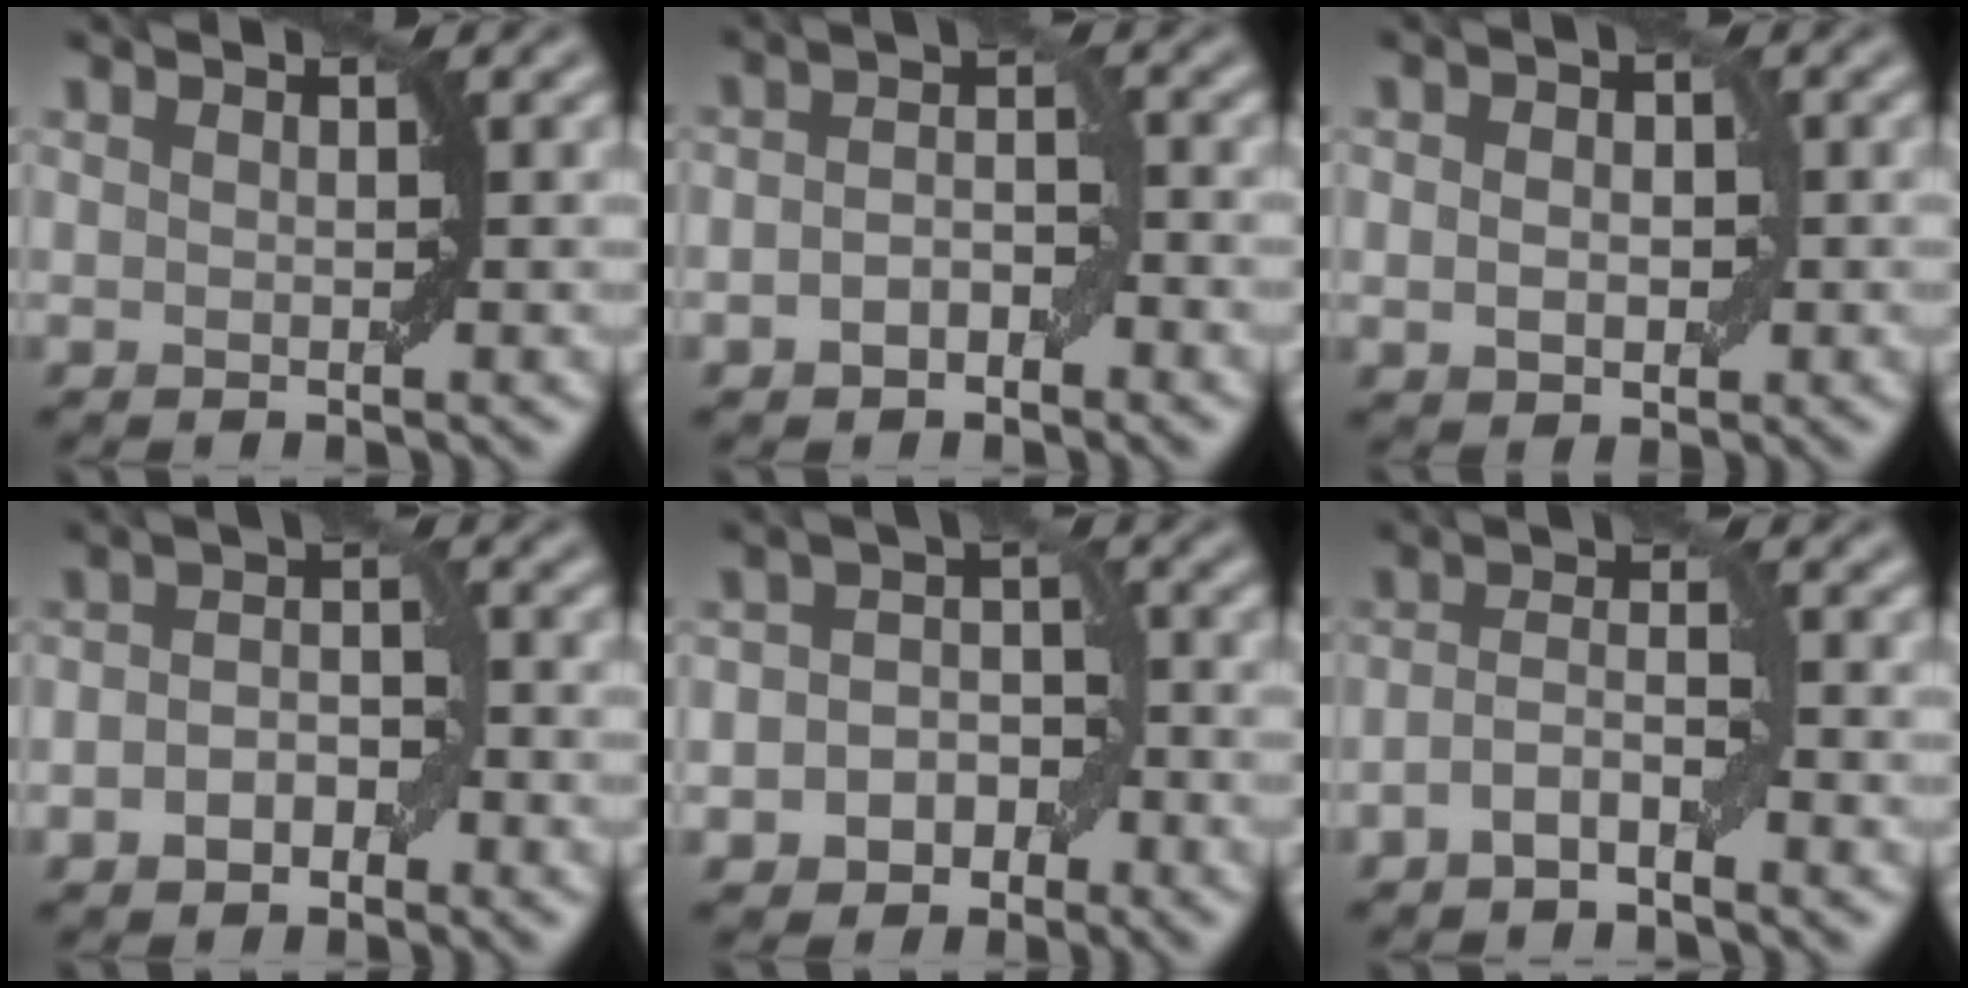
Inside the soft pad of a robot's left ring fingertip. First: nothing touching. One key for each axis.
{"total": 2.8, "fx": -1.1, "fy": 1.7, "fz": 2.0, "tx": -0.034, "ty": 0.008, "tz": -0.022}
{"total": 2.8, "fx": 0.0, "fy": 2.0, "fz": 1.9, "tx": -0.023, "ty": 0.009, "tz": -0.007}
{"total": 3.2, "fx": -1.1, "fy": 2.0, "fz": 2.3, "tx": -0.038, "ty": 0.007, "tz": -0.022}
{"total": 4.0, "fx": -1.7, "fy": 3.1, "fz": 1.8, "tx": 0.003, "ty": 0.006, "tz": -0.037}
{"total": 2.7, "fx": -1.4, "fy": 0.9, "fz": 2.1, "tx": -0.045, "ty": 0.009, "tz": -0.034}